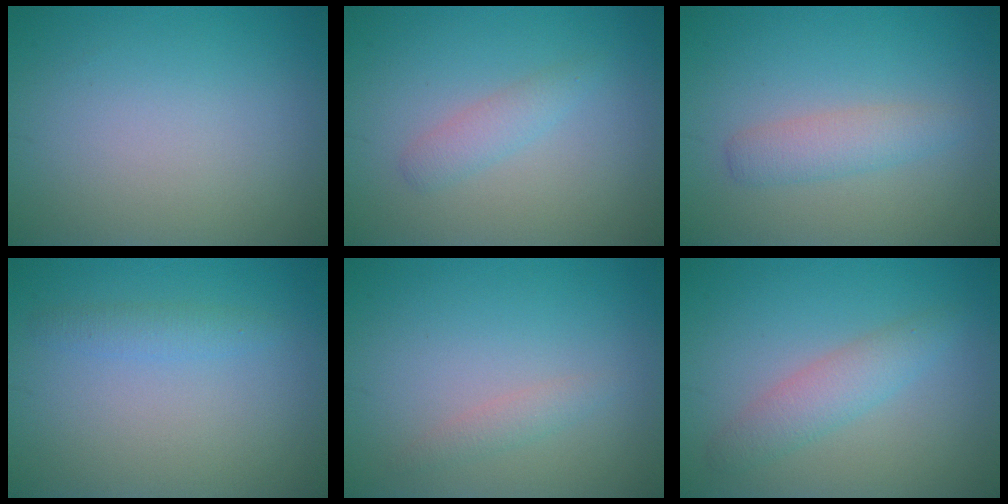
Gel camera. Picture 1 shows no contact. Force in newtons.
{"total": 1.7, "press": 1.7, "slide": 0.0}
{"total": 2.3, "press": 2.3, "slide": 0.0}
{"total": 1.5, "press": 1.5, "slide": 0.1}
{"total": 1.2, "press": 1.2, "slide": 0.1}
{"total": 2.8, "press": 2.8, "slide": 0.0}